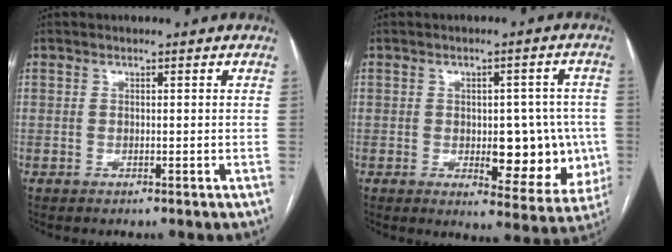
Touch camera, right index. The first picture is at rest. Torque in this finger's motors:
{"motor_torque": [1.40, 0.17, 0.30, 0.08]}